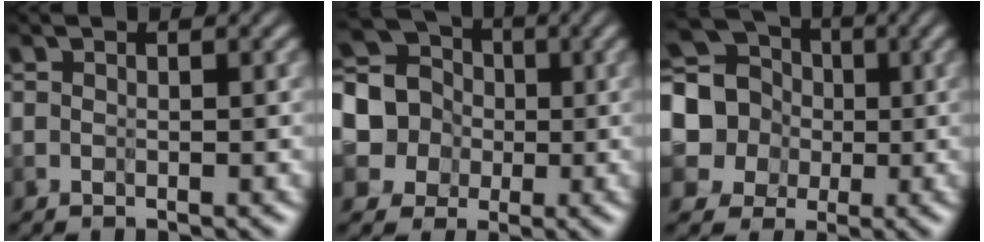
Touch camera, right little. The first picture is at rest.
{"total": 7.9, "force": [0.6, 7.2, 3.2], "torque": [-0.111, 0.001, -0.016]}
{"total": 9.9, "force": [1.0, 9.1, 3.7], "torque": [-0.136, 0.008, -0.013]}